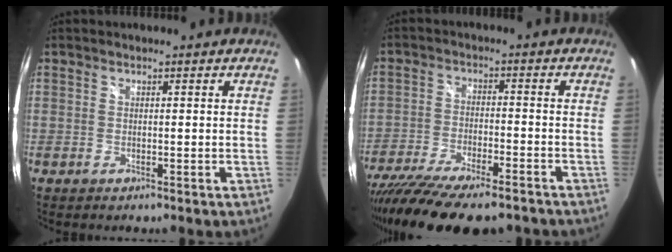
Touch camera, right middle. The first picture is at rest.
{"total": 19.7, "force": [-16.1, 4.7, 10.3], "torque": [-0.204, -0.048, -0.255]}